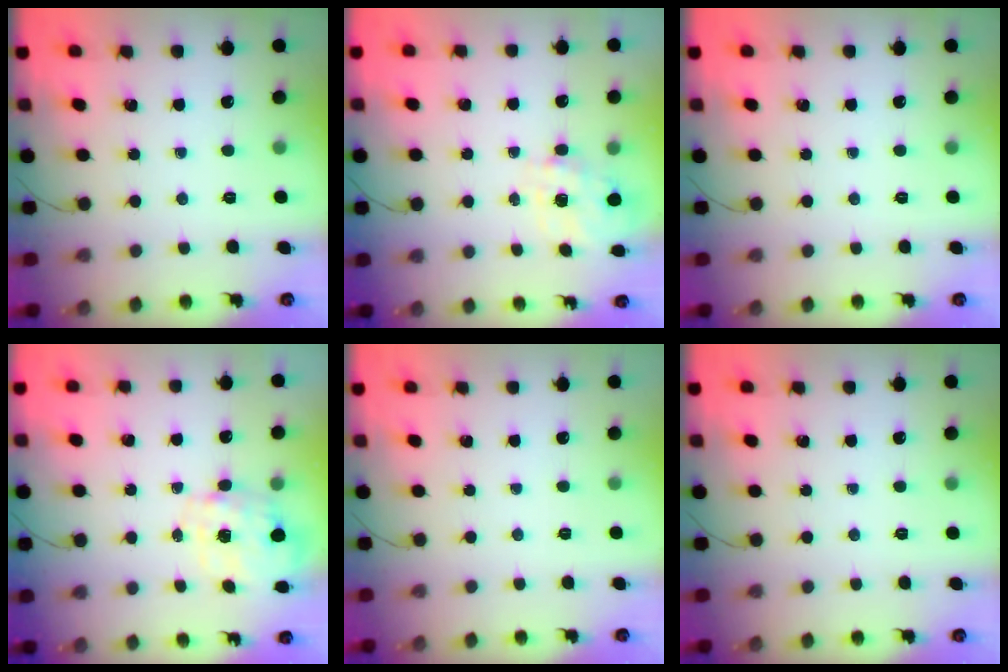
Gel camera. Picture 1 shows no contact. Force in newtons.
{"total": 7.8, "press": 7.7, "slide": 0.9}
{"total": 0.0}
{"total": 2.7, "press": 2.6, "slide": 0.8}
{"total": 2.5, "press": 2.4, "slide": 0.5}
{"total": 0.0}